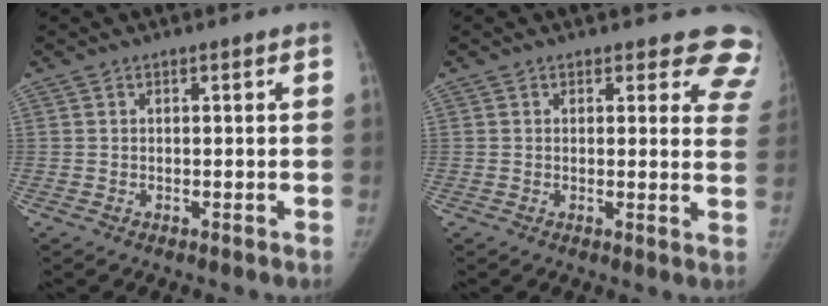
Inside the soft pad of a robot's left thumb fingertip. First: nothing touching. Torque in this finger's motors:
{"motor_torque": [0.58, -0.48, 1.30, -0.62, 0.08]}